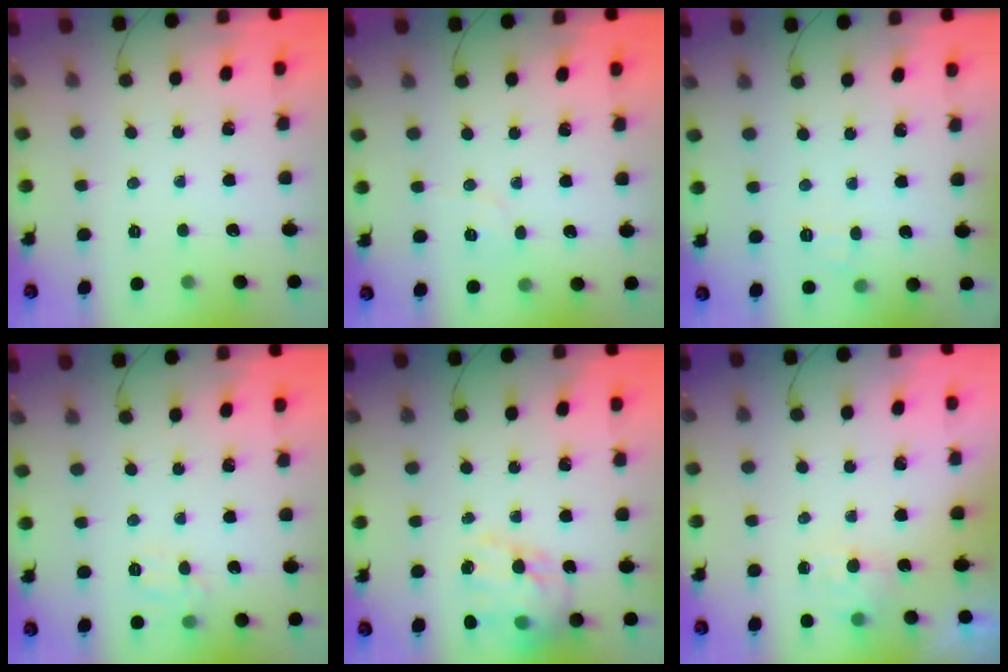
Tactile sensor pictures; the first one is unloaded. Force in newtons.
{"total": 4.0, "press": 3.8, "slide": 1.4}
{"total": 6.3, "press": 6.1, "slide": 1.6}
{"total": 7.1, "press": 7.0, "slide": 1.2}
{"total": 17.8, "press": 17.4, "slide": 4.0}
{"total": 4.4, "press": 4.1, "slide": 1.5}